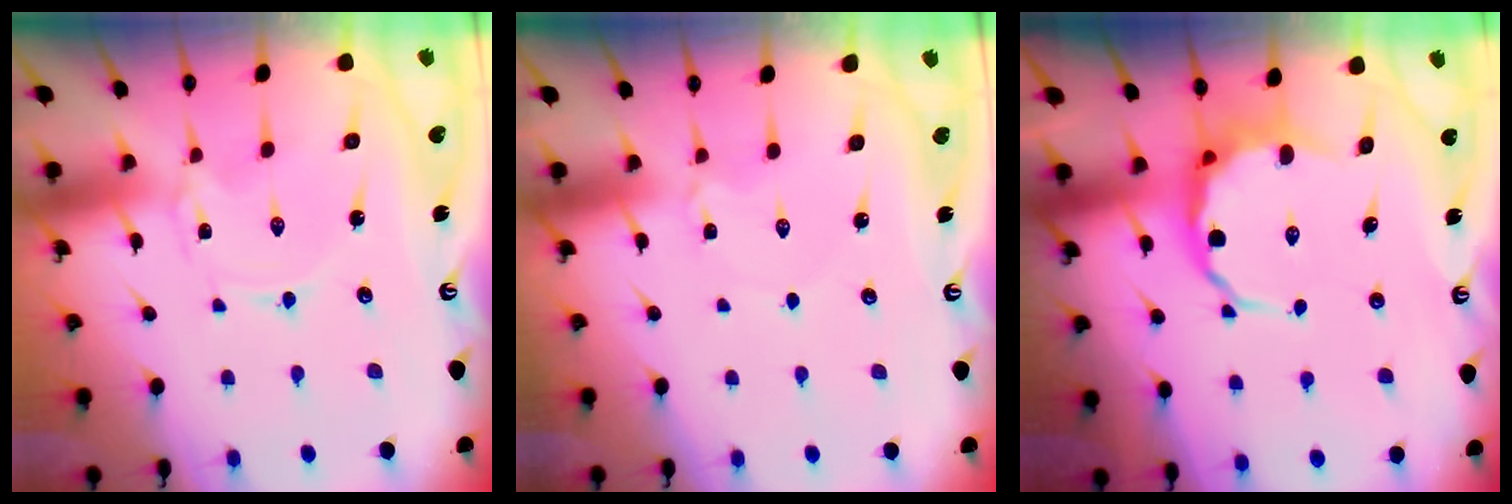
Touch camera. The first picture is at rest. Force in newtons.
{"total": 2.1, "press": 2.1, "slide": 0.2}
{"total": 8.2, "press": 8.0, "slide": 1.8}